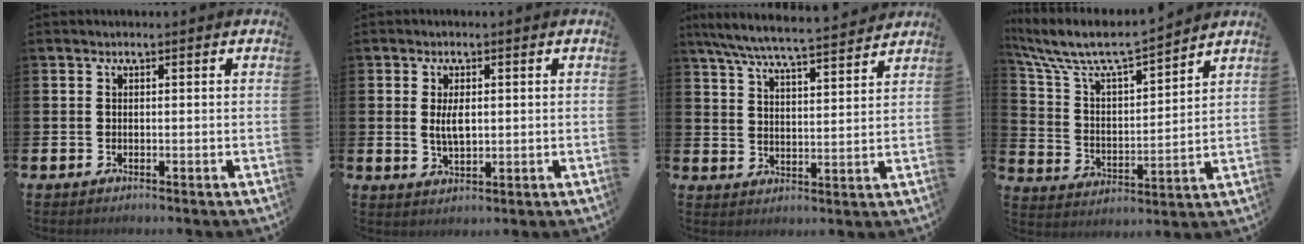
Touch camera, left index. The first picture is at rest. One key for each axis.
{"total": 3.3, "fx": 0.6, "fy": 1.6, "fz": 2.9, "tx": -0.050, "ty": 0.003, "tz": 0.006}
{"total": 7.2, "fx": 6.8, "fy": 0.3, "fz": 2.5, "tx": -0.075, "ty": -0.043, "tz": 0.119}
{"total": 8.6, "fx": 7.9, "fy": 1.4, "fz": 3.0, "tx": -0.101, "ty": -0.056, "tz": 0.134}